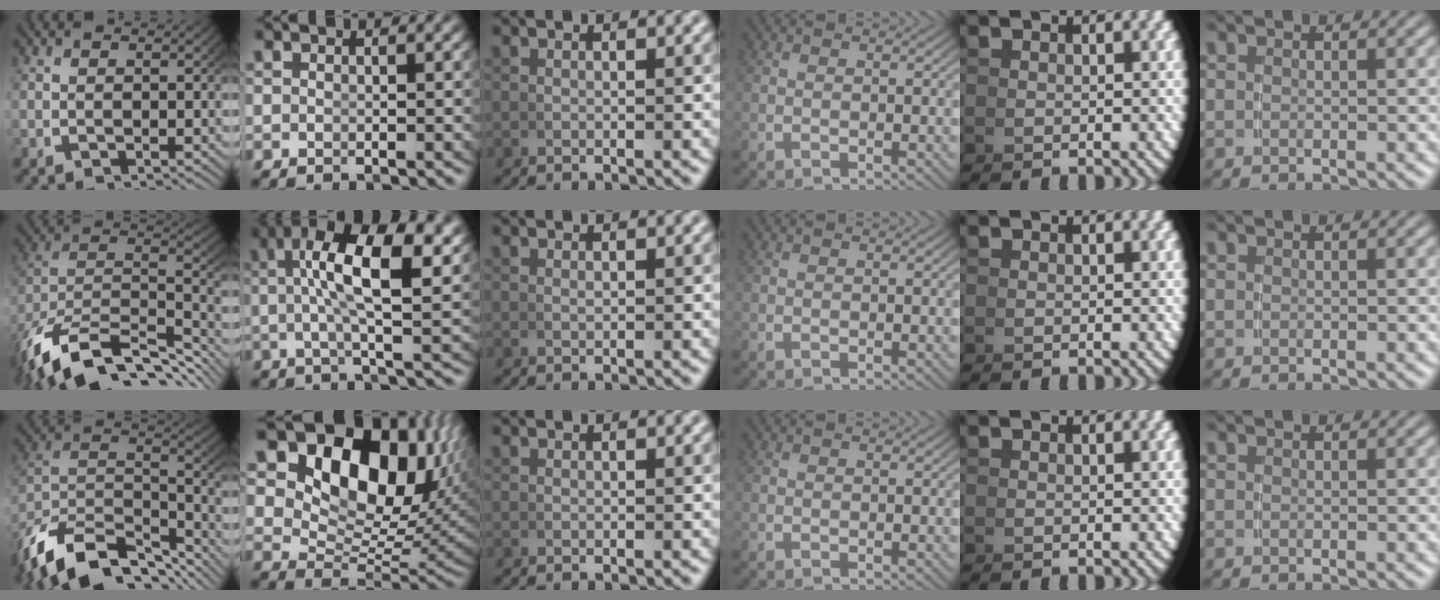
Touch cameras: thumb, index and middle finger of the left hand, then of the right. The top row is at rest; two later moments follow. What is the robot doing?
{"motion": "lift_and_place", "object": "cup"}